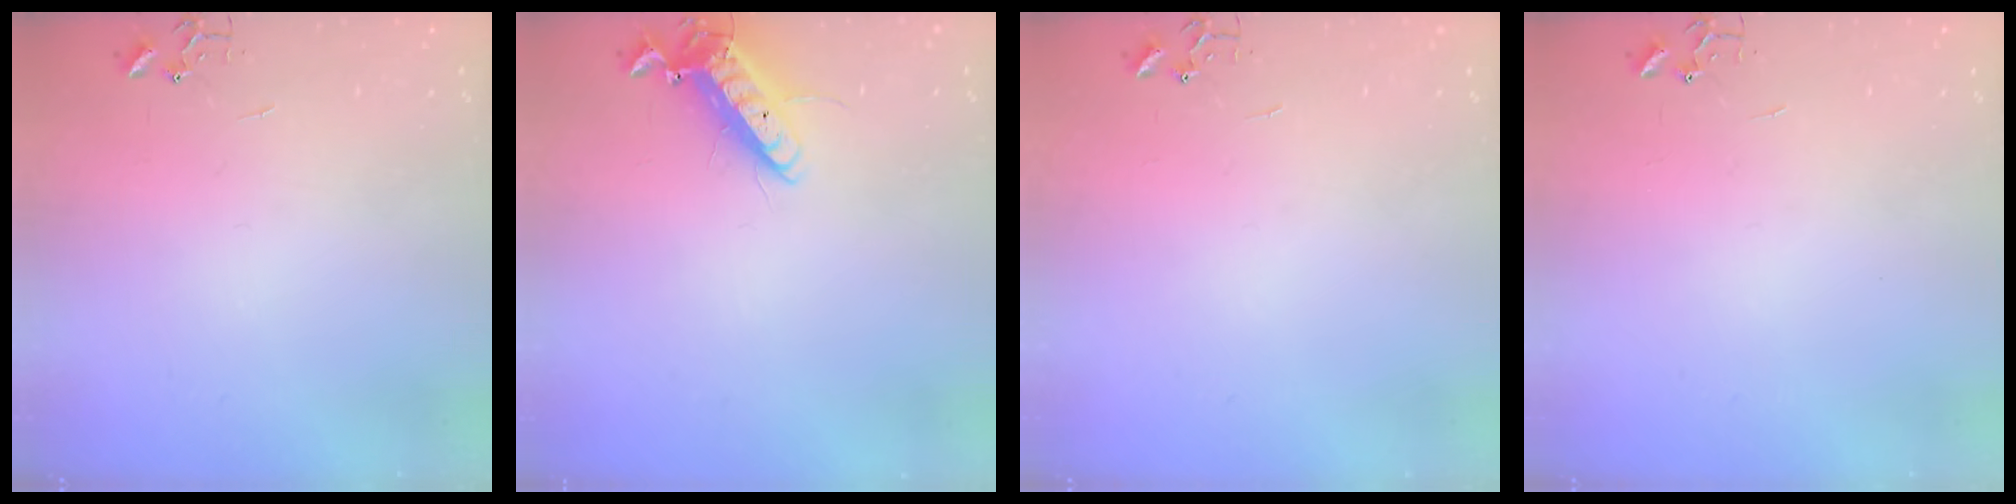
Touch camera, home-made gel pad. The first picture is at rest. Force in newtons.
{"total": 12.9, "press": 12.7, "slide": 2.1}
{"total": 0.0}
{"total": 0.0}